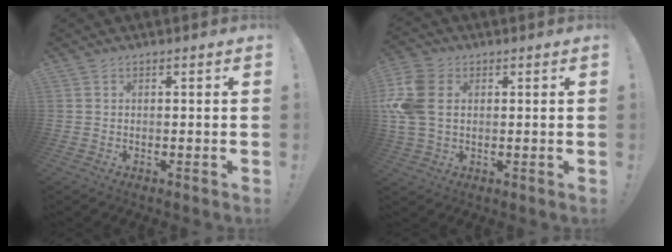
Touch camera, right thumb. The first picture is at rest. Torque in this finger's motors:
{"motor_torque": [1.03, 1.13, 1.37, -0.03, 0.17]}